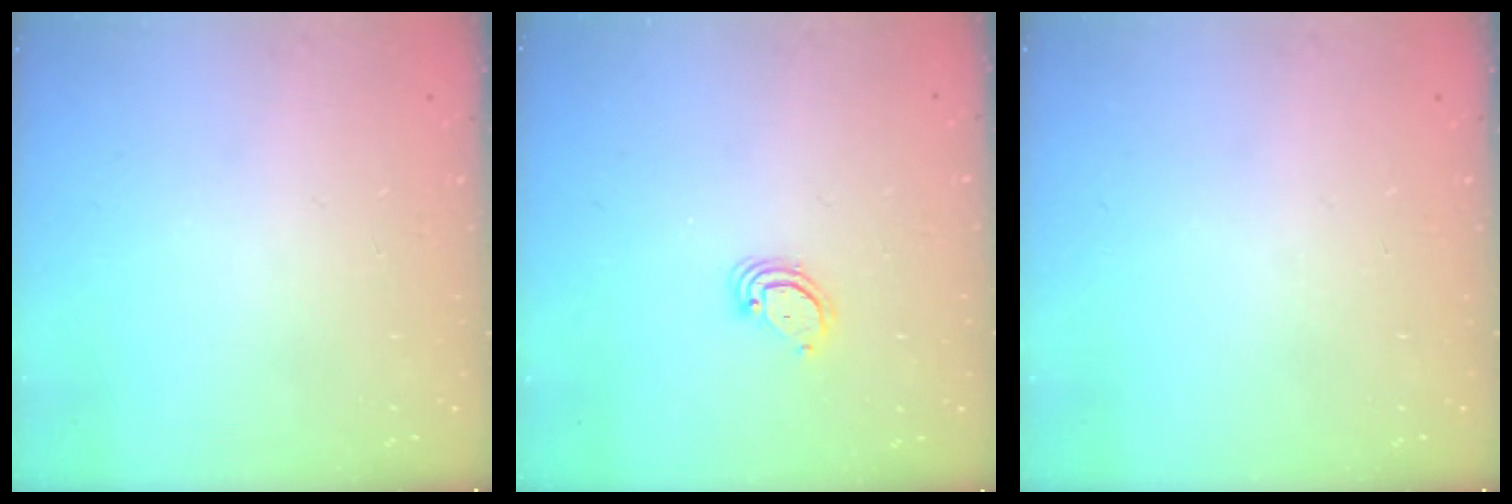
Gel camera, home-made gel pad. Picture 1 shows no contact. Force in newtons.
{"total": 3.6, "press": 3.6, "slide": 0.2}
{"total": 0.0}